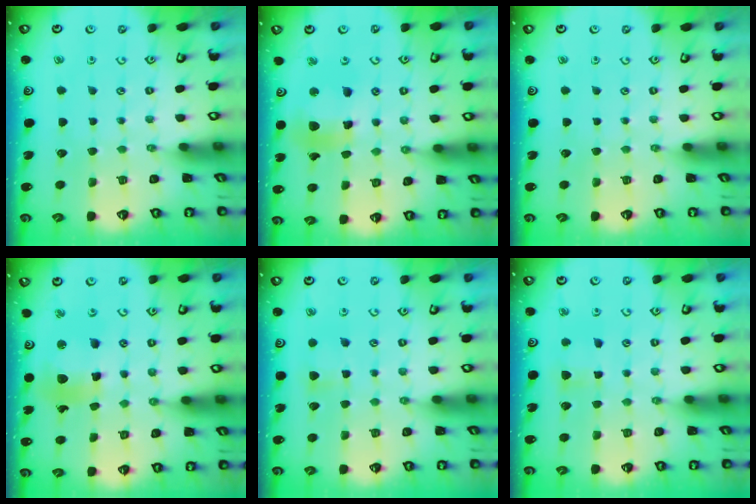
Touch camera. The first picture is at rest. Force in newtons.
{"total": 11.2, "press": 11.1, "slide": 1.5}
{"total": 0.0}
{"total": 12.4, "press": 12.3, "slide": 1.6}
{"total": 4.5, "press": 4.5, "slide": 0.8}
{"total": 4.4, "press": 4.4, "slide": 0.6}